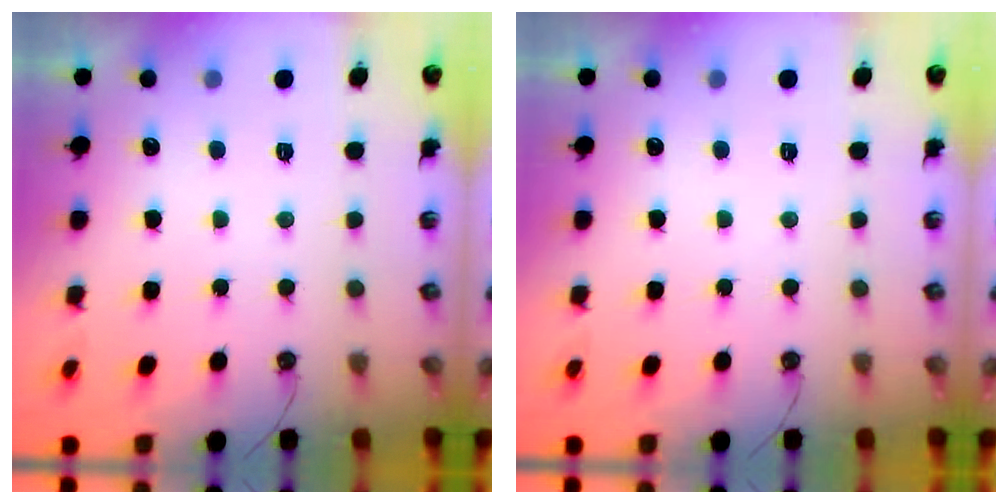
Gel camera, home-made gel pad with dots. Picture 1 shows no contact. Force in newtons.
{"total": 0.0}